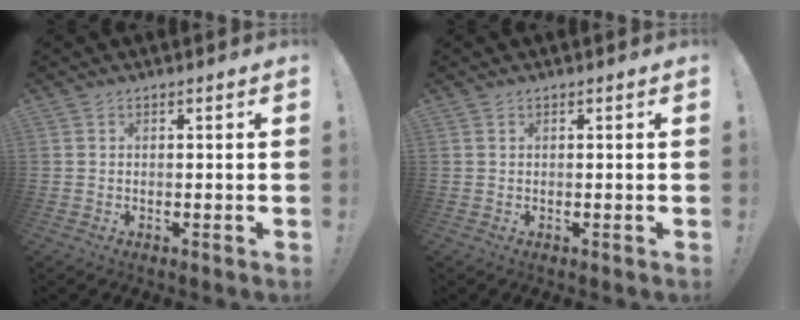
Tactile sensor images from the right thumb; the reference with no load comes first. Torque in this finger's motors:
{"motor_torque": [-0.15, 0.03, -0.13, 0.03, 0.03]}